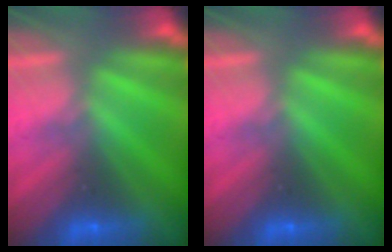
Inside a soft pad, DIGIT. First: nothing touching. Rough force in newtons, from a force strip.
{"total": 0.0}